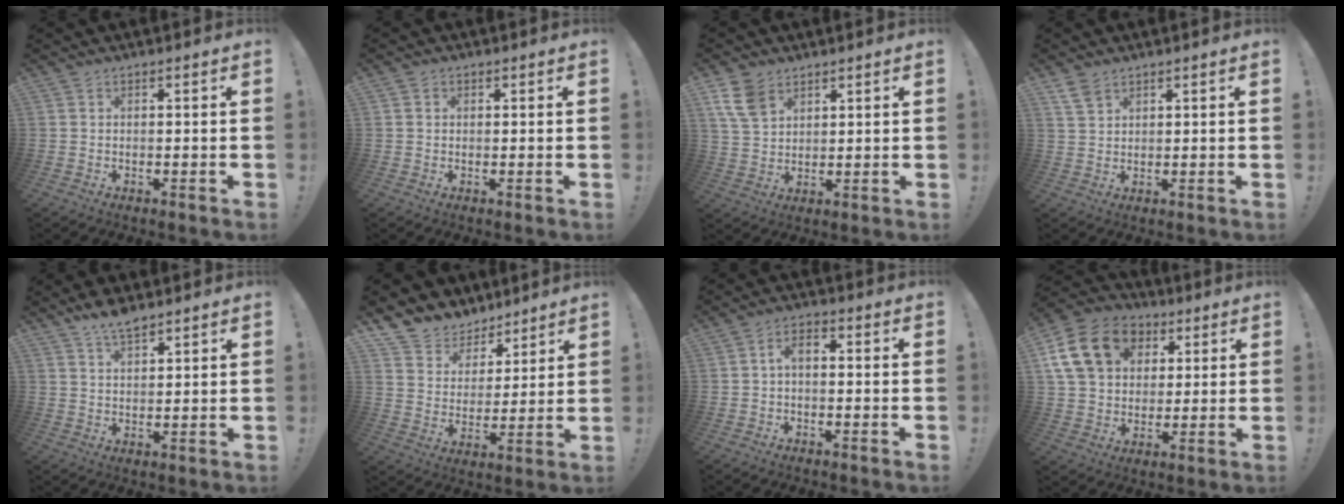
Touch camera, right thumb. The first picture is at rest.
{"total": 1.1, "force": [0.5, 1.0, 0.2], "torque": [0.005, -0.002, 0.008]}
{"total": 9.2, "force": [5.5, 5.9, 4.3], "torque": [-0.075, -0.017, 0.111]}
{"total": 4.1, "force": [3.1, 2.3, 1.6], "torque": [-0.023, -0.016, 0.058]}
{"total": 5.9, "force": [4.9, 2.1, 2.6], "torque": [-0.040, -0.029, 0.089]}
{"total": 9.4, "force": [7.1, 6.2, 0.7], "torque": [-0.016, -0.064, 0.140]}
{"total": 3.3, "force": [-0.4, 1.7, 2.8], "torque": [-0.058, 0.005, -0.010]}
{"total": 19.3, "force": [6.7, 14.9, 10.4], "torque": [-0.161, -0.012, 0.136]}